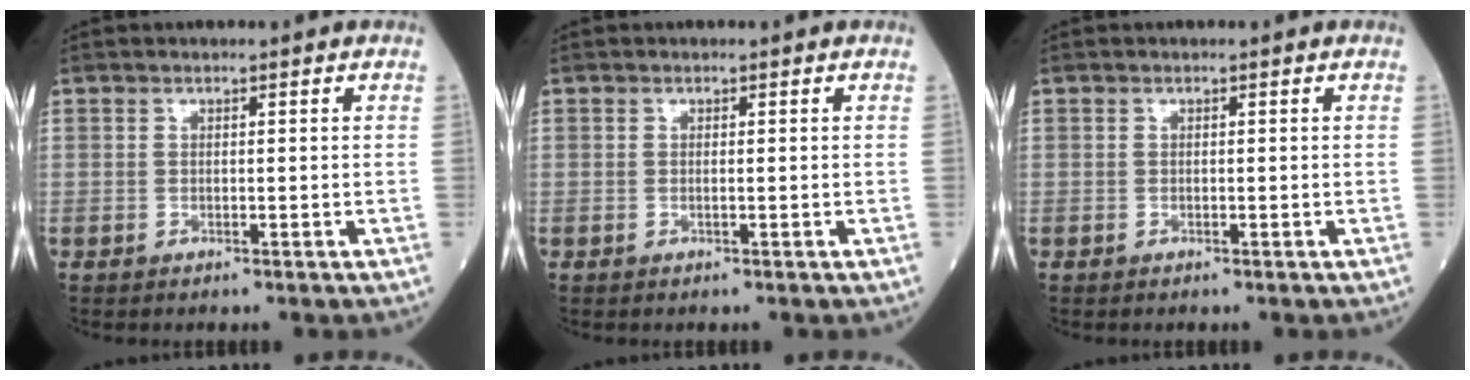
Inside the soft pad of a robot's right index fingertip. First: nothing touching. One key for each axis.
{"total": 0.0}
{"total": 0.0}